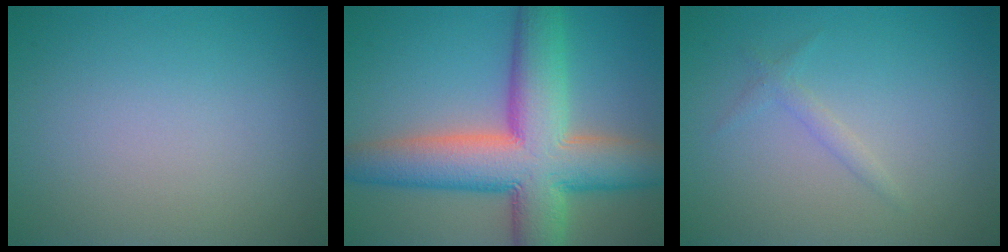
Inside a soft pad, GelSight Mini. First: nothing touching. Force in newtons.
{"total": 12.3, "press": 12.3, "slide": 0.5}
{"total": 1.1, "press": 1.1, "slide": 0.1}